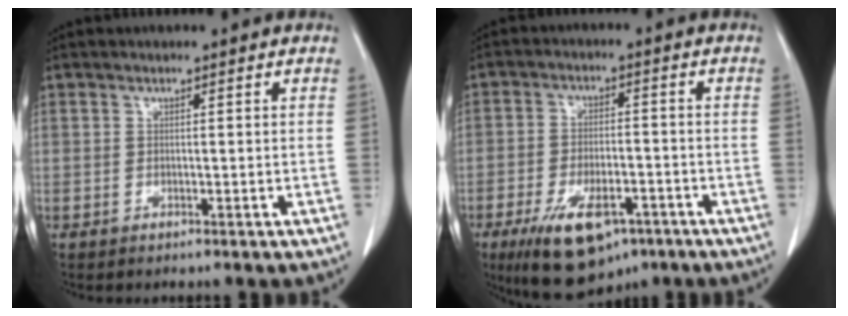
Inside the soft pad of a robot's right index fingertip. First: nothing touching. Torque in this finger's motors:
{"motor_torque": [1.24, -0.90, 0.65, 0.15]}